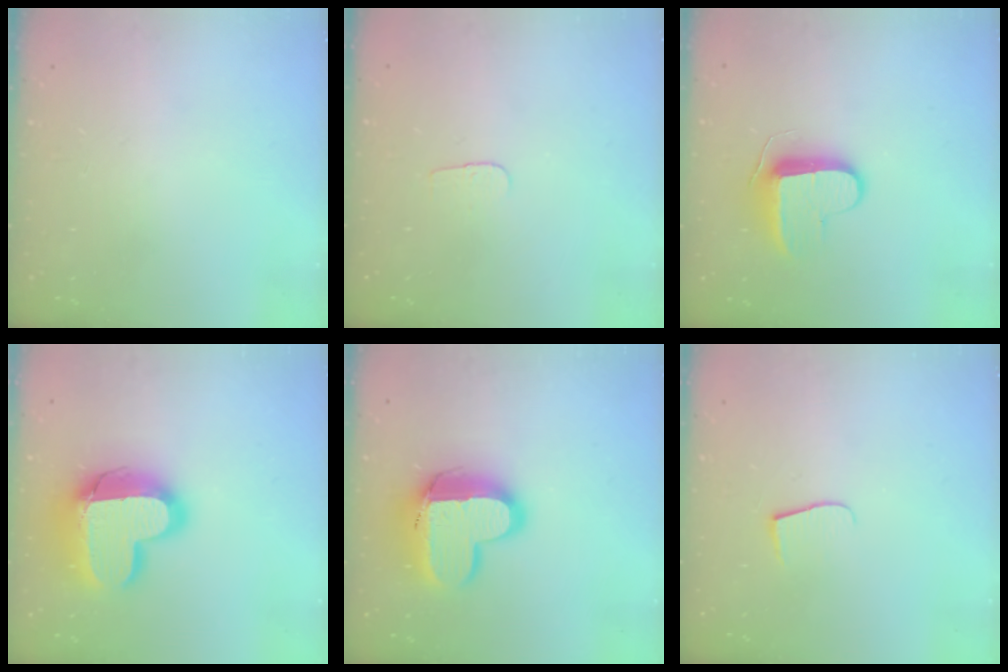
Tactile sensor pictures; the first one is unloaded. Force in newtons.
{"total": 2.9, "press": 2.8, "slide": 0.3}
{"total": 9.2, "press": 9.2, "slide": 0.9}
{"total": 18.9, "press": 18.9, "slide": 1.2}
{"total": 15.3, "press": 15.2, "slide": 1.2}
{"total": 5.5, "press": 5.5, "slide": 0.6}